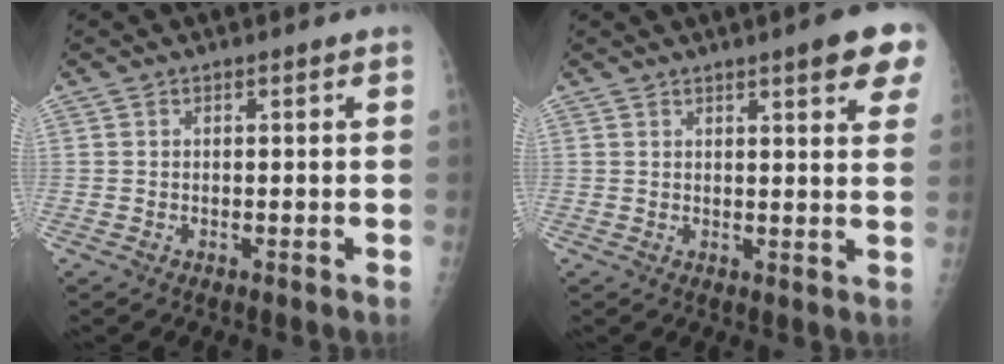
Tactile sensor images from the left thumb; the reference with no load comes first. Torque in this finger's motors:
{"motor_torque": [1.98, 1.64, 1.45, -0.67, 0.22]}